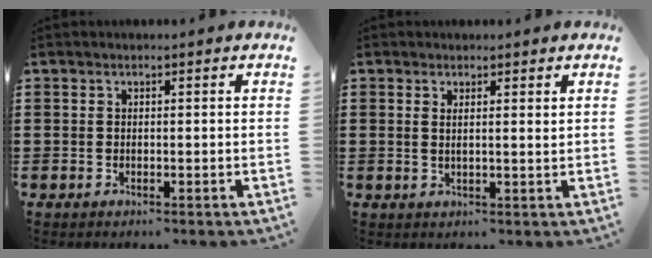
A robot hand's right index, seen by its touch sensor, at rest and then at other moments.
{"total": 1.6, "force": [1.0, -0.1, 1.2], "torque": [-0.019, -0.004, 0.017]}